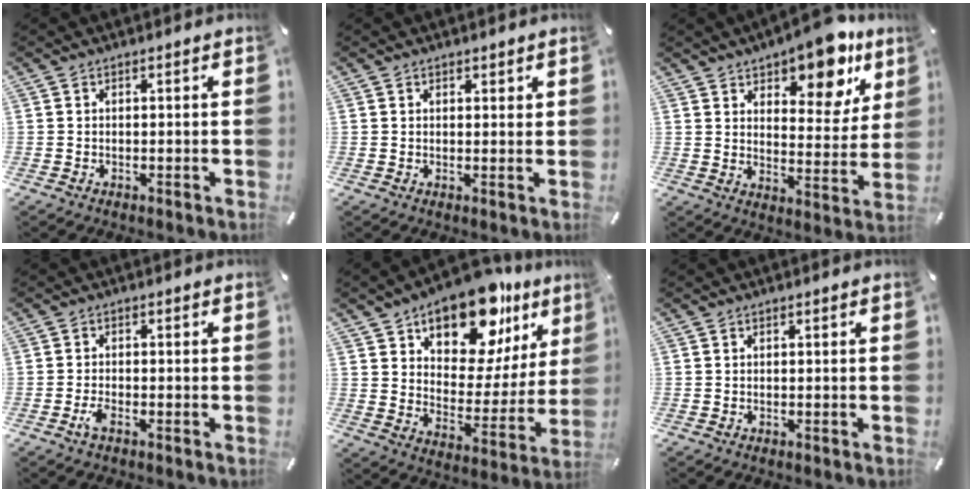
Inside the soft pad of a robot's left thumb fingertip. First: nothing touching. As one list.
[{"total": 1.2, "force": [0.9, 0.8, 0.3], "torque": [0.003, -0.002, 0.015]}, {"total": 13.6, "force": [10.4, 5.8, 6.6], "torque": [-0.078, -0.076, 0.177]}, {"total": 2.2, "force": [-1.2, 0.7, 1.7], "torque": [-0.044, -0.002, -0.026]}, {"total": 18.0, "force": [13.8, 8.9, 7.4], "torque": [-0.121, -0.107, 0.239]}, {"total": 0.0}]